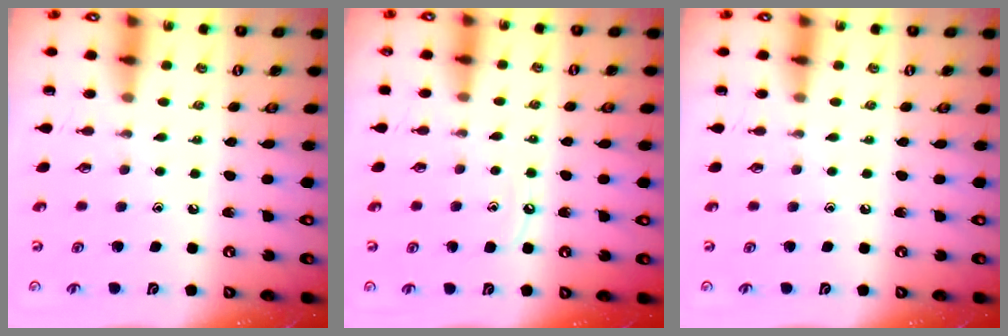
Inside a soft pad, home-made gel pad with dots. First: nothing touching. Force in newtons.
{"total": 5.4, "press": 5.4, "slide": 0.3}
{"total": 0.0}